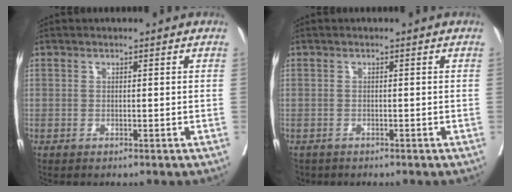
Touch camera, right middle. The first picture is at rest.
{"total": 2.7, "force": [-2.1, 1.6, 0.4], "torque": [-0.009, -0.003, -0.036]}